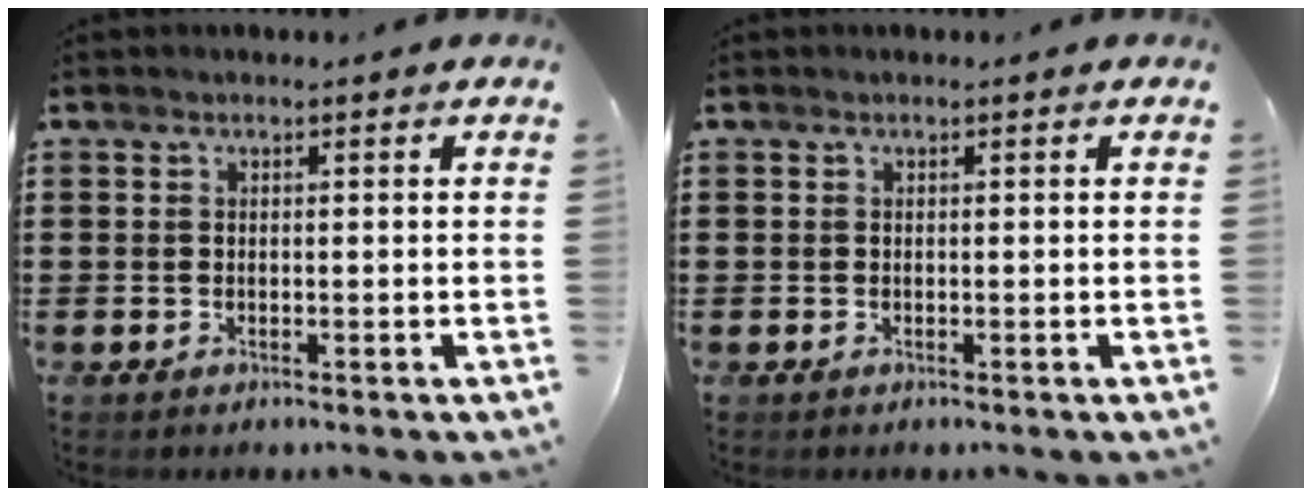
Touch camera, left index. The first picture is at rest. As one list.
[{"total": 0.0}]